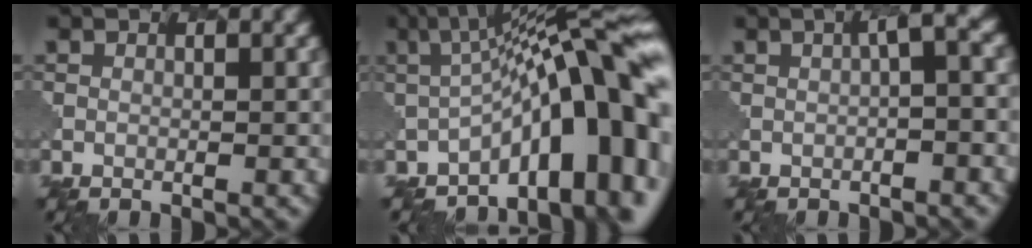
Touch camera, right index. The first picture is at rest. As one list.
[{"total": 14.3, "force": [-2.8, 4.4, 13.4], "torque": [-0.141, 0.033, -0.043]}, {"total": 2.9, "force": [0.1, 0.6, 2.9], "torque": [-0.038, 0.012, -0.002]}]